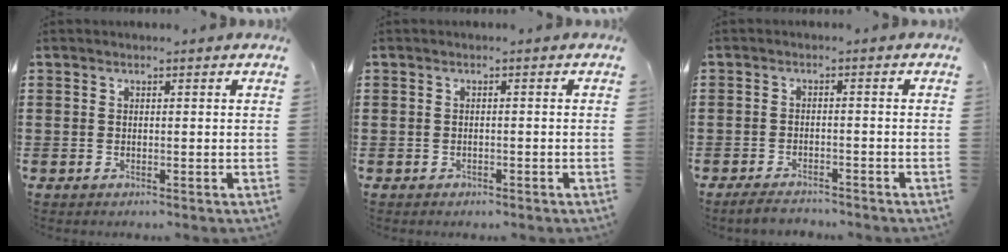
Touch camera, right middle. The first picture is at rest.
{"total": 0.6, "force": [-0.5, 0.3, 0.1], "torque": [-0.004, 0.002, -0.011]}
{"total": 2.6, "force": [-2.5, 0.4, 0.6], "torque": [-0.012, 0.000, -0.051]}